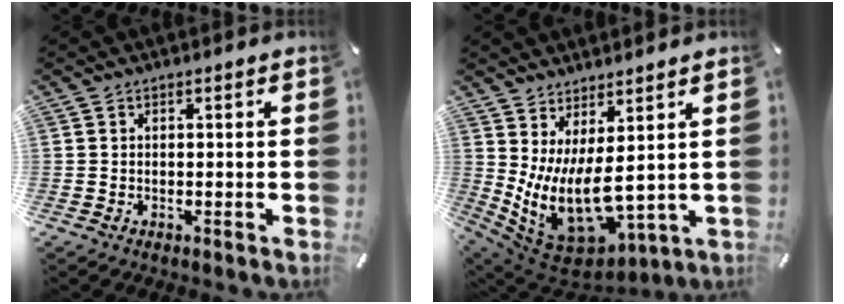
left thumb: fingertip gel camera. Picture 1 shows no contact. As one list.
[{"total": 11.3, "force": [1.1, 6.2, 9.4], "torque": [-0.198, -0.053, 0.029]}]